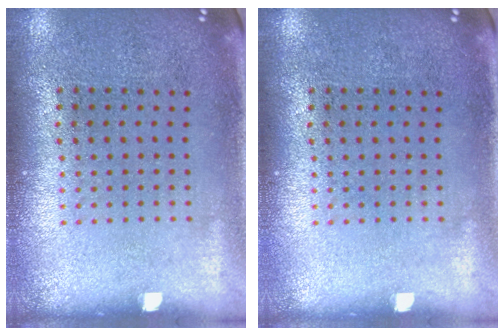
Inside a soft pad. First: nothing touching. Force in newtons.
{"total": 0.0}